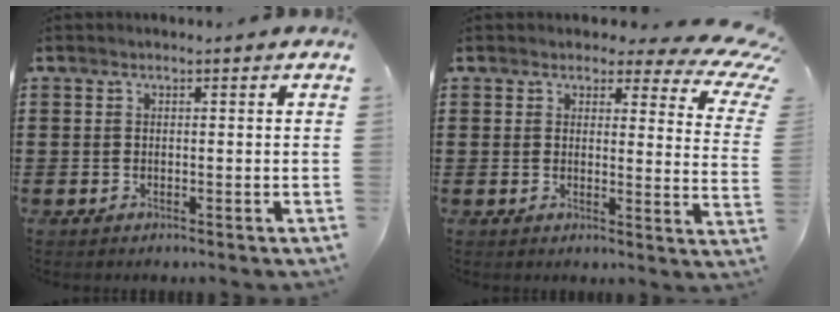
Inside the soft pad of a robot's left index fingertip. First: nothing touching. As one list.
[{"total": 4.6, "force": [3.4, 1.6, 2.5], "torque": [-0.050, -0.015, 0.058]}]